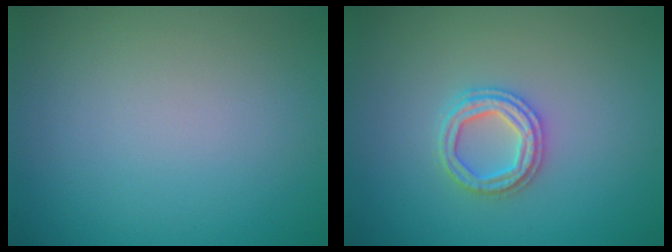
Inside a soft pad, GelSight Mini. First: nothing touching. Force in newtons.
{"total": 2.4, "press": 2.4, "slide": 0.3}